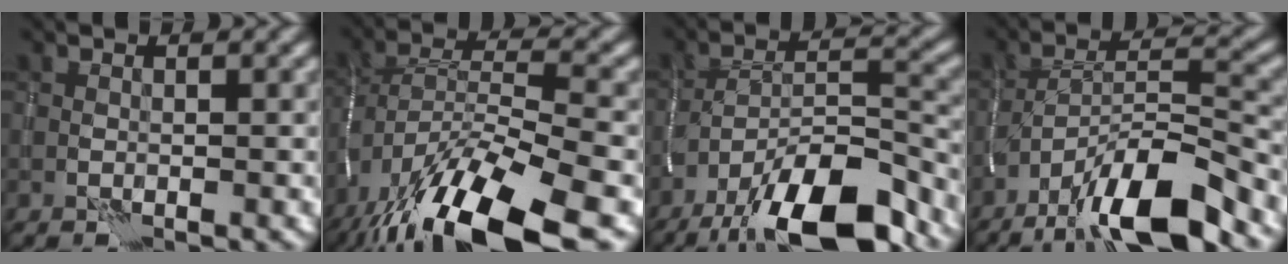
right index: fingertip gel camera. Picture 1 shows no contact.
{"total": 15.8, "force": [-10.2, 4.3, 11.2], "torque": [-0.227, -0.008, -0.175]}
{"total": 12.0, "force": [-8.7, 3.5, 7.6], "torque": [-0.125, 0.014, -0.154]}
{"total": 9.8, "force": [-6.8, 2.3, 6.6], "torque": [-0.110, 0.013, -0.122]}